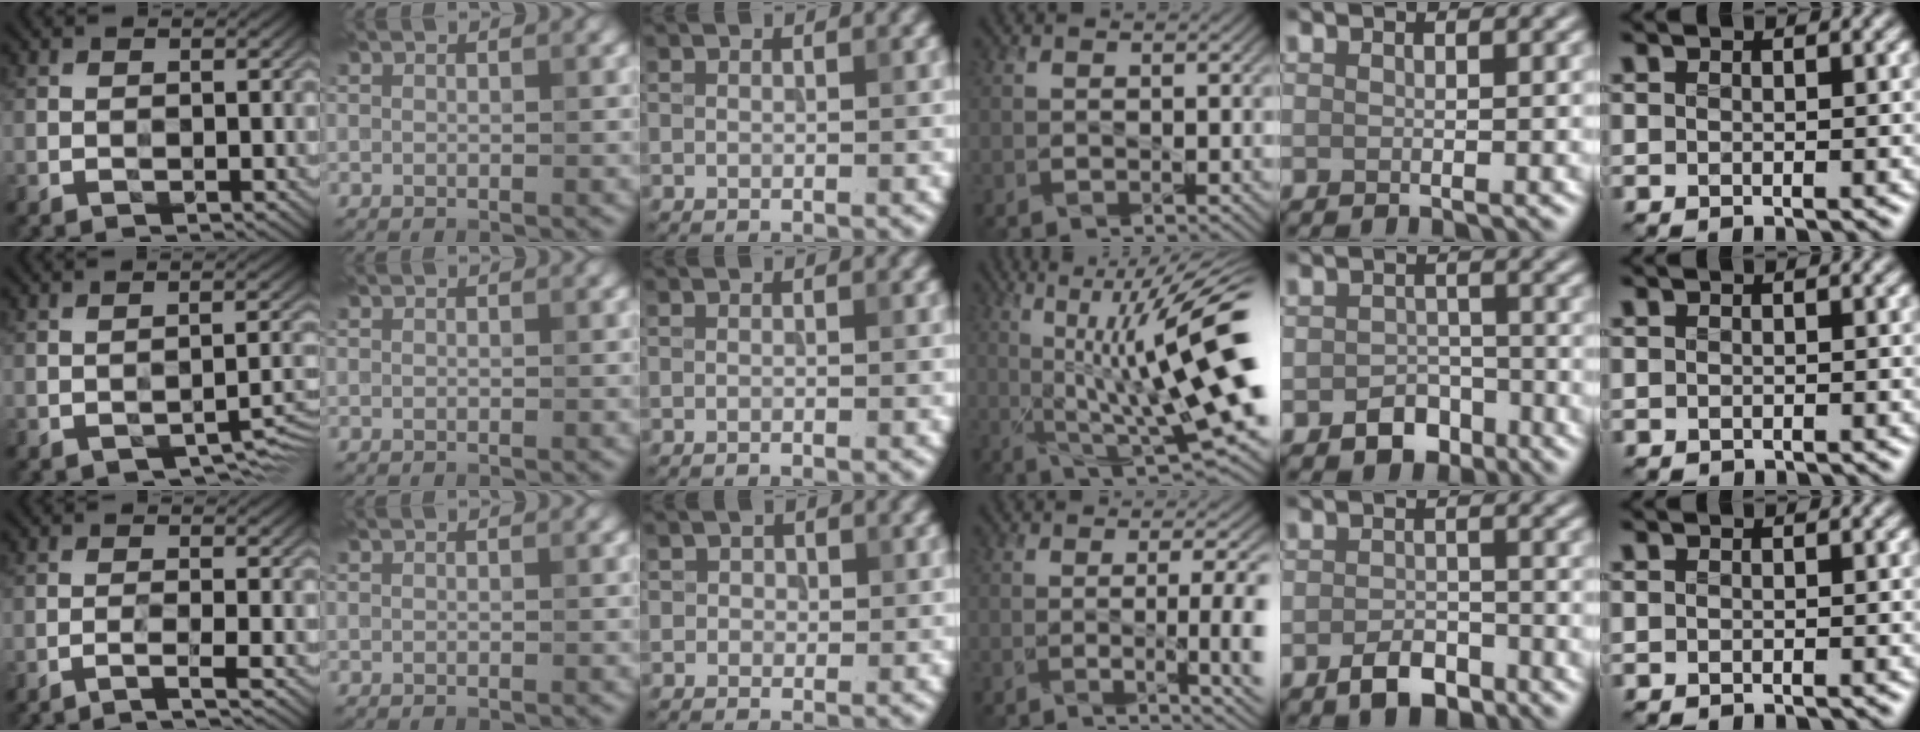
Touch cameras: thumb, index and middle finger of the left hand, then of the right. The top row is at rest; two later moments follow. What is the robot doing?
{"motion": "wipe", "object": "bowl"}